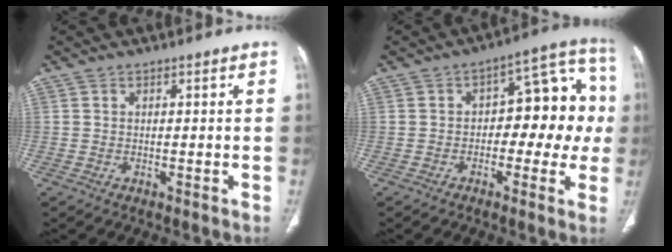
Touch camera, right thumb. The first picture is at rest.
{"total": 13.8, "force": [-0.6, 7.6, 11.5], "torque": [-0.088, 0.050, -0.018]}